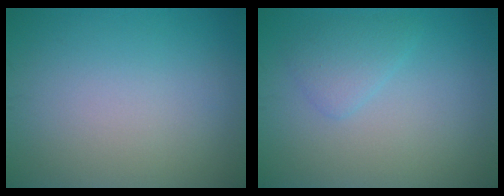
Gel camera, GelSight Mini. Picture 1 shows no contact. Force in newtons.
{"total": 2.0, "press": 2.0, "slide": 0.1}